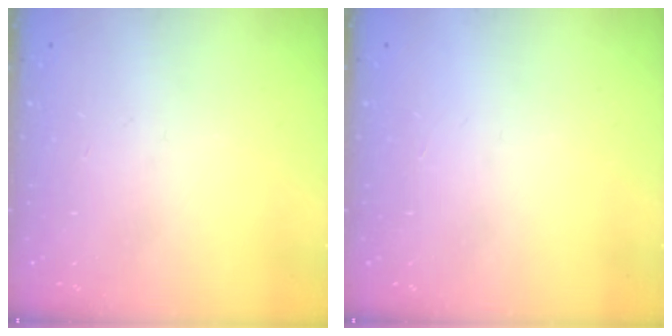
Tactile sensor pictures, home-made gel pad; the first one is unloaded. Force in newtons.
{"total": 1.5, "press": 1.5, "slide": 0.1}